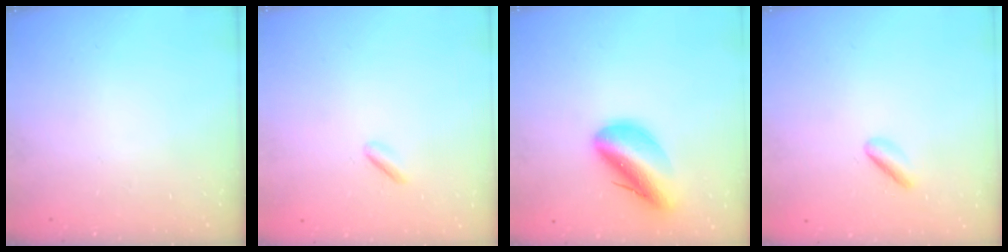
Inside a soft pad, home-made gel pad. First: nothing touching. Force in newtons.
{"total": 1.5, "press": 1.3, "slide": 0.7}
{"total": 14.3, "press": 13.7, "slide": 4.1}
{"total": 2.3, "press": 2.1, "slide": 0.9}